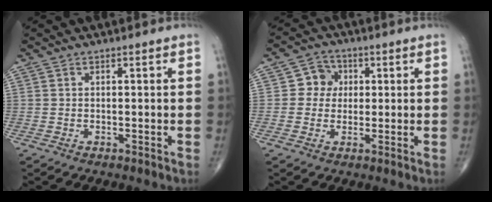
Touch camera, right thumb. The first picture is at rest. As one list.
[{"total": 4.9, "force": [0.6, 4.6, 1.6], "torque": [0.007, 0.009, 0.002]}]